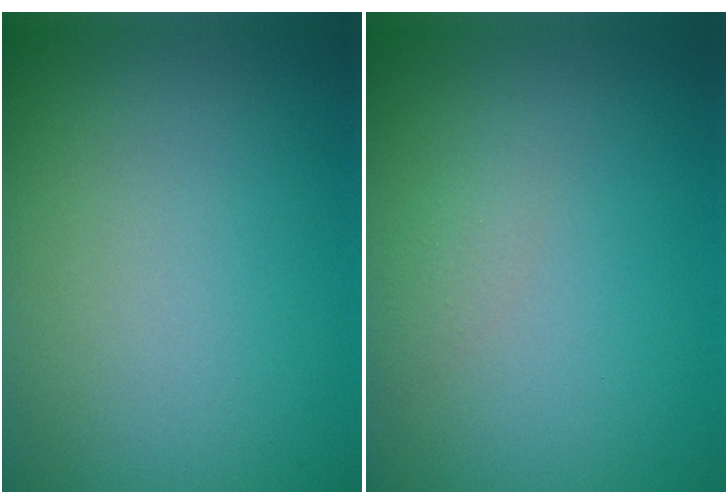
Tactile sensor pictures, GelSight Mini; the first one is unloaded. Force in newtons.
{"total": 1.1, "press": 1.1, "slide": 0.0}